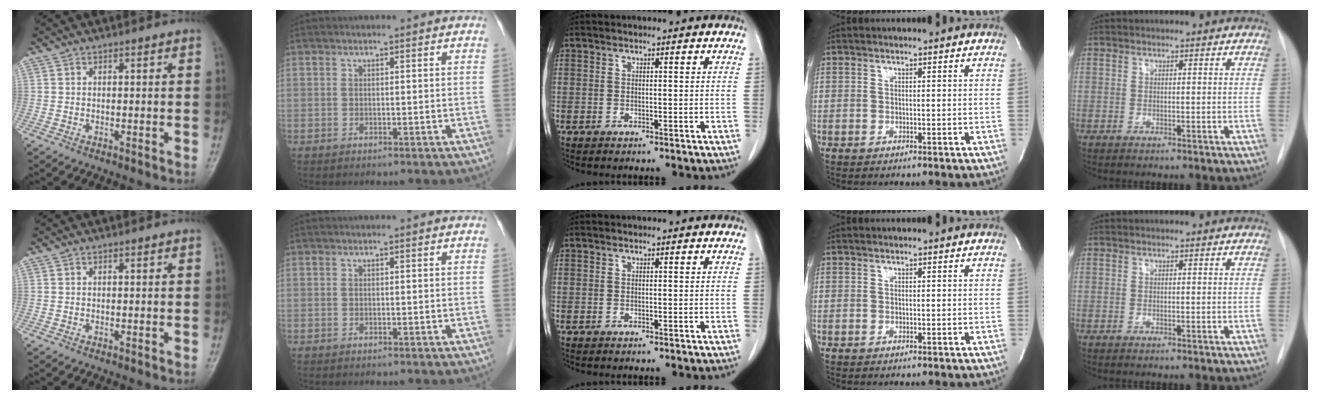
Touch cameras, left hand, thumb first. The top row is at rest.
{}